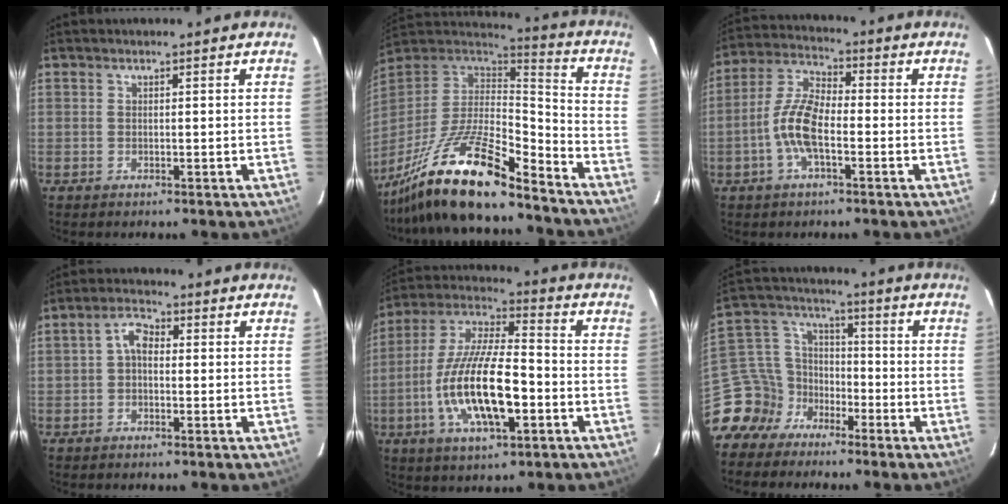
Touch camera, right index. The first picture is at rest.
{"total": 20.8, "force": [-15.6, 4.2, 13.1], "torque": [-0.259, -0.034, -0.282]}
{"total": 9.3, "force": [-2.7, 3.5, 8.1], "torque": [-0.176, 0.011, -0.059]}
{"total": 2.6, "force": [-0.2, 1.7, 2.0], "torque": [-0.038, 0.012, -0.004]}
{"total": 17.5, "force": [-4.9, 5.6, 15.8], "torque": [-0.317, -0.010, -0.090]}
{"total": 11.0, "force": [-8.0, 7.4, 1.6], "torque": [-0.062, 0.043, -0.158]}